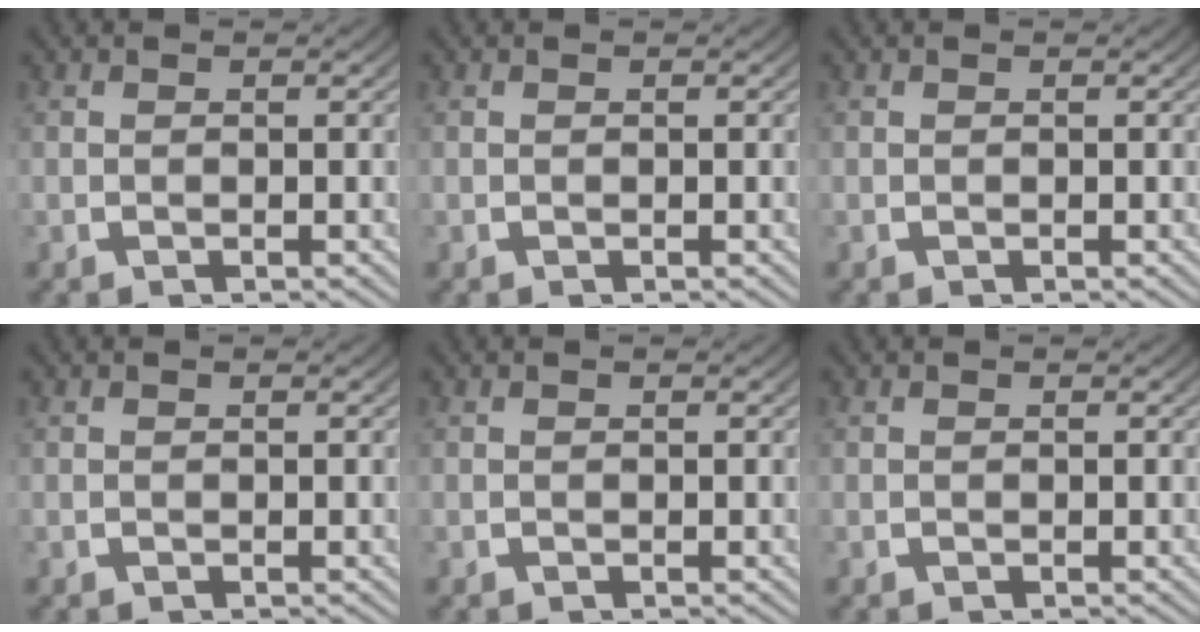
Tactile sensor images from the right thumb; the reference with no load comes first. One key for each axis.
{"total": 0.0}
{"total": 0.0}
{"total": 0.0}
{"total": 0.0}
{"total": 0.0}